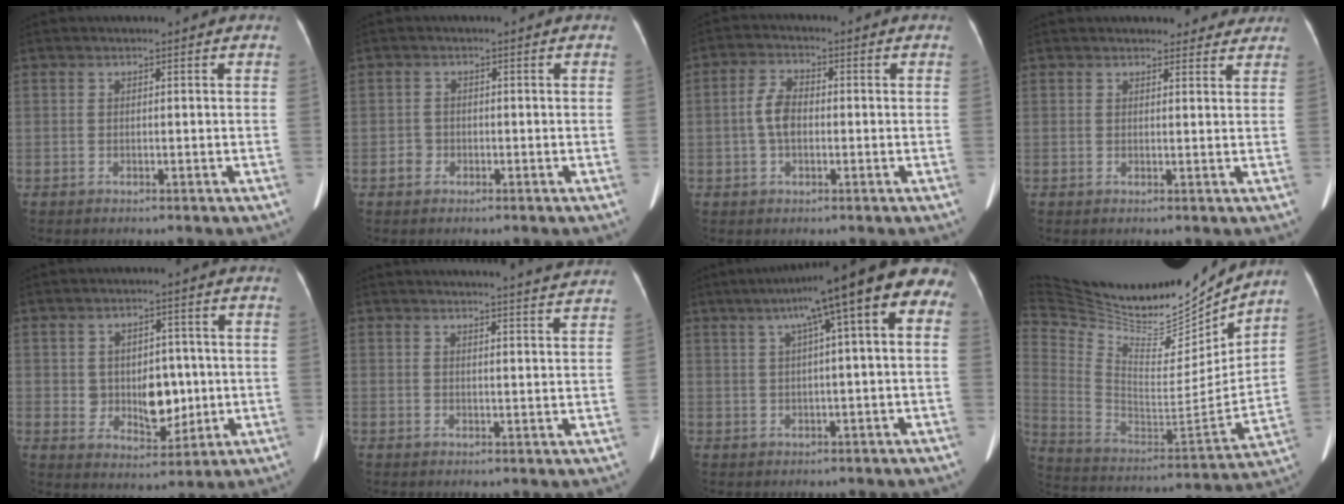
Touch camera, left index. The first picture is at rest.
{"total": 1.5, "force": [-0.8, 1.3, 0.2], "torque": [-0.002, 0.003, -0.017]}
{"total": 4.6, "force": [-0.6, 2.8, 3.6], "torque": [-0.084, 0.014, -0.013]}
{"total": 6.5, "force": [6.0, 2.3, 1.1], "torque": [0.009, 0.006, 0.054]}
{"total": 7.1, "force": [-0.1, 4.7, 5.3], "torque": [-0.080, 0.005, 0.010]}
{"total": 14.1, "force": [13.7, -0.4, 3.4], "torque": [-0.043, -0.027, 0.149]}
{"total": 14.3, "force": [7.1, 1.5, 12.3], "torque": [-0.169, 0.049, 0.085]}
{"total": 29.7, "force": [26.1, 8.3, 11.5], "torque": [-0.250, -0.042, 0.412]}